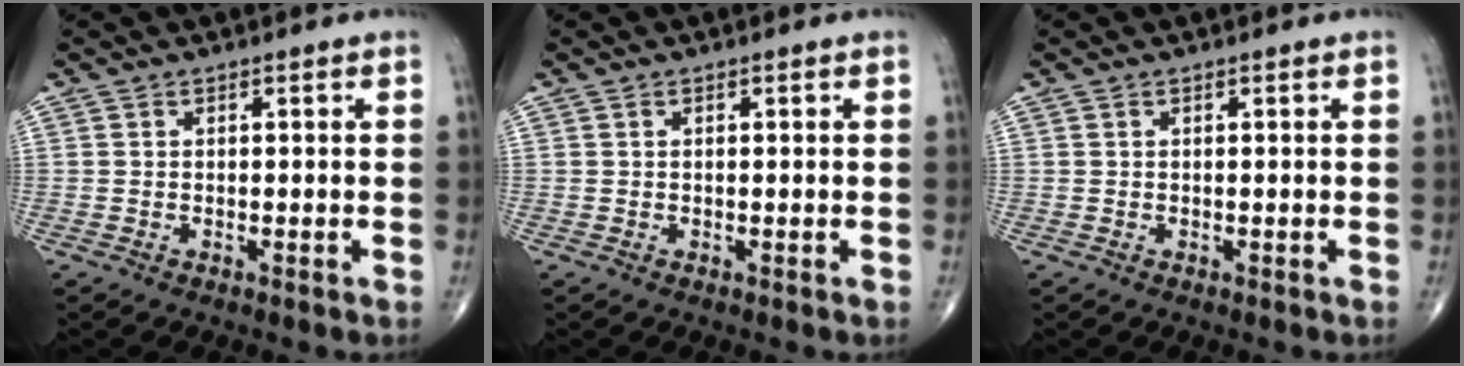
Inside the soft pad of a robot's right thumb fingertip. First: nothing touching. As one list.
[{"total": 0.0}, {"total": 0.0}]